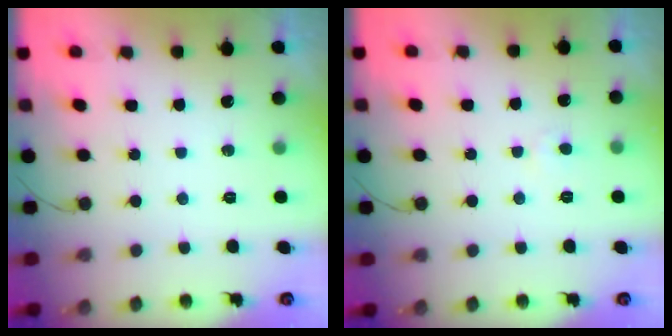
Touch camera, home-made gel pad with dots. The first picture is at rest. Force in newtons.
{"total": 2.3, "press": 2.3, "slide": 0.1}